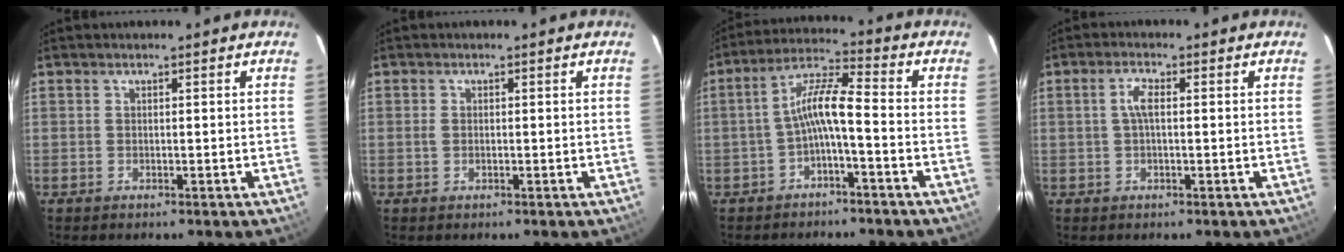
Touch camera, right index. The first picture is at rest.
{"total": 0.9, "force": [-0.1, 0.7, 0.7], "torque": [-0.015, -0.002, -0.002]}
{"total": 6.9, "force": [-2.5, 0.9, 6.4], "torque": [-0.144, 0.019, -0.045]}
{"total": 2.8, "force": [0.2, 0.9, 2.6], "torque": [-0.055, 0.007, 0.003]}